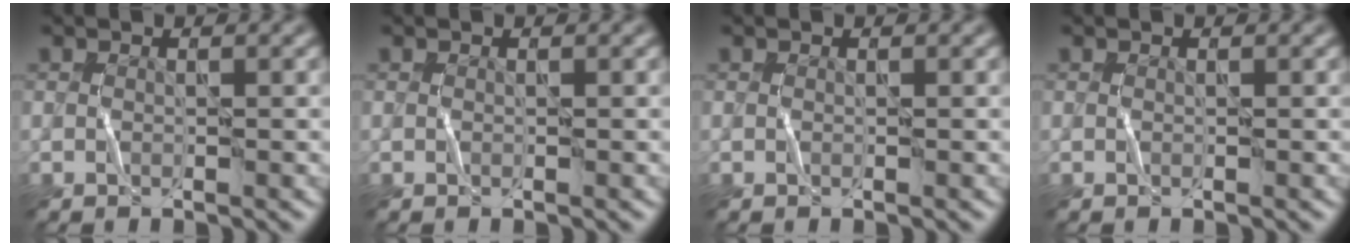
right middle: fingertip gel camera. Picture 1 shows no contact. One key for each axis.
{"total": 0.0}
{"total": 0.0}
{"total": 0.0}